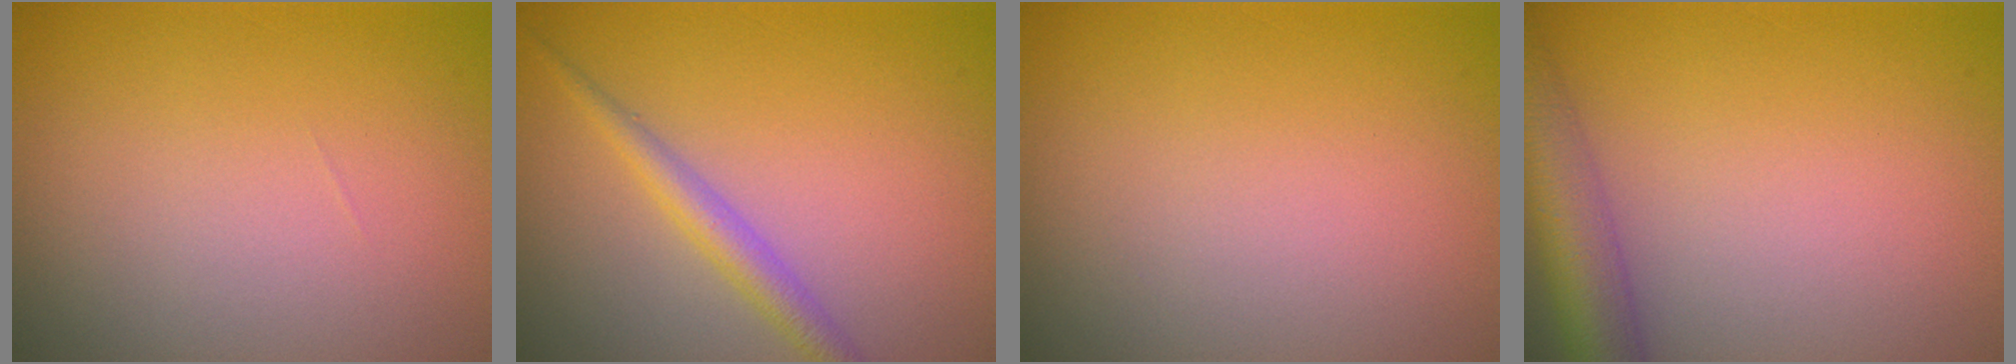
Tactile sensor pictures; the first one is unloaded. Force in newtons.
{"total": 2.4, "press": 2.4, "slide": 0.1}
{"total": 0.0}
{"total": 5.1, "press": 5.1, "slide": 0.2}